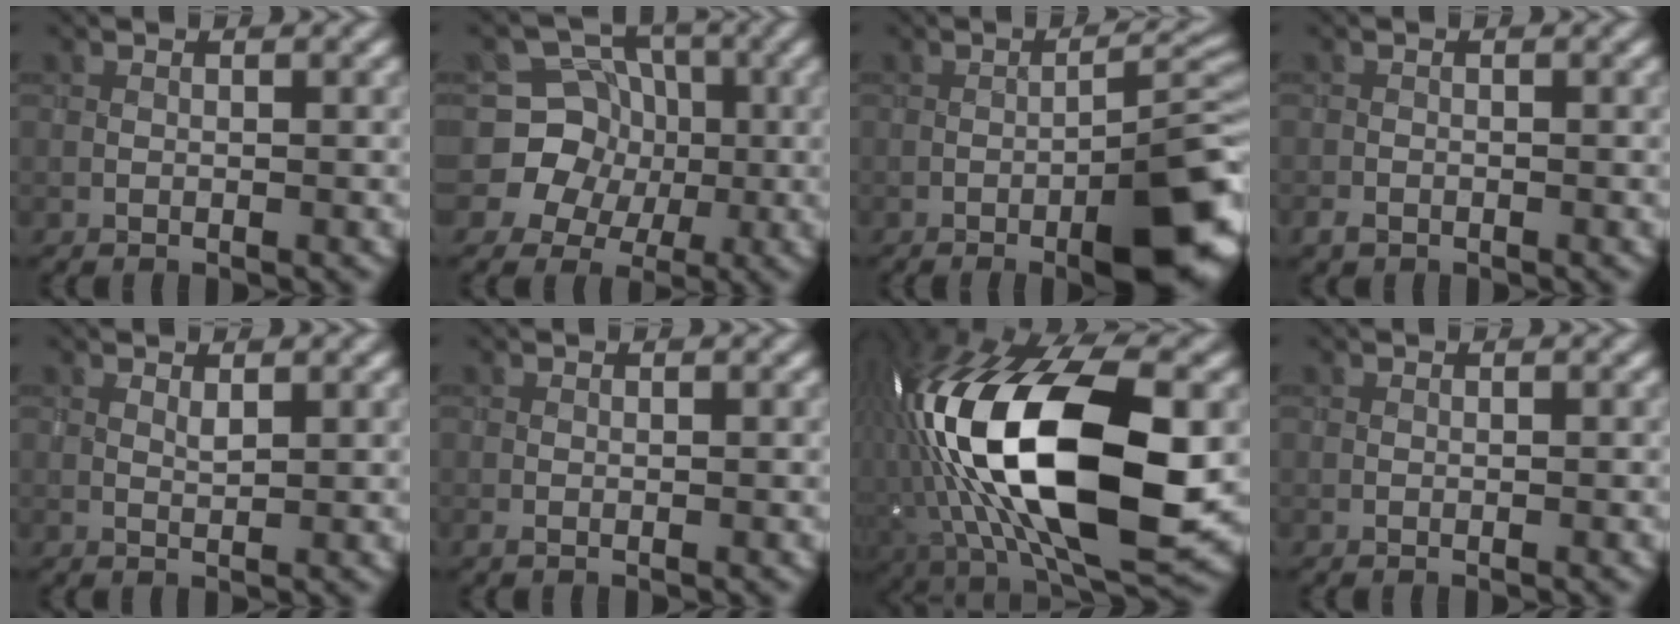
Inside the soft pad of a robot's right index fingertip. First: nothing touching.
{"total": 7.4, "force": [-0.6, 7.2, 1.8], "torque": [-0.014, 0.026, -0.041]}
{"total": 8.5, "force": [-4.3, 2.2, 7.0], "torque": [-0.093, 0.006, -0.061]}
{"total": 1.1, "force": [-0.8, 0.7, 0.2], "torque": [-0.001, -0.002, -0.018]}
{"total": 0.8, "force": [0.6, 0.1, 0.5], "torque": [-0.015, -0.004, 0.013]}
{"total": 0.6, "force": [-0.4, 0.2, 0.4], "torque": [-0.008, -0.003, -0.007]}
{"total": 18.3, "force": [-0.2, 8.5, 16.3], "torque": [-0.311, 0.002, -0.013]}
{"total": 0.0}